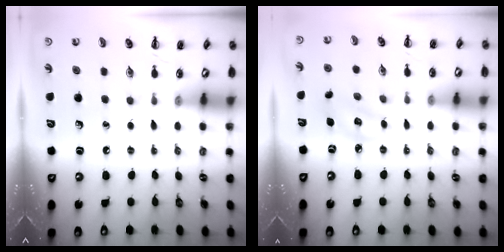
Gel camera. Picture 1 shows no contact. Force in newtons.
{"total": 4.9, "press": 4.9, "slide": 0.6}